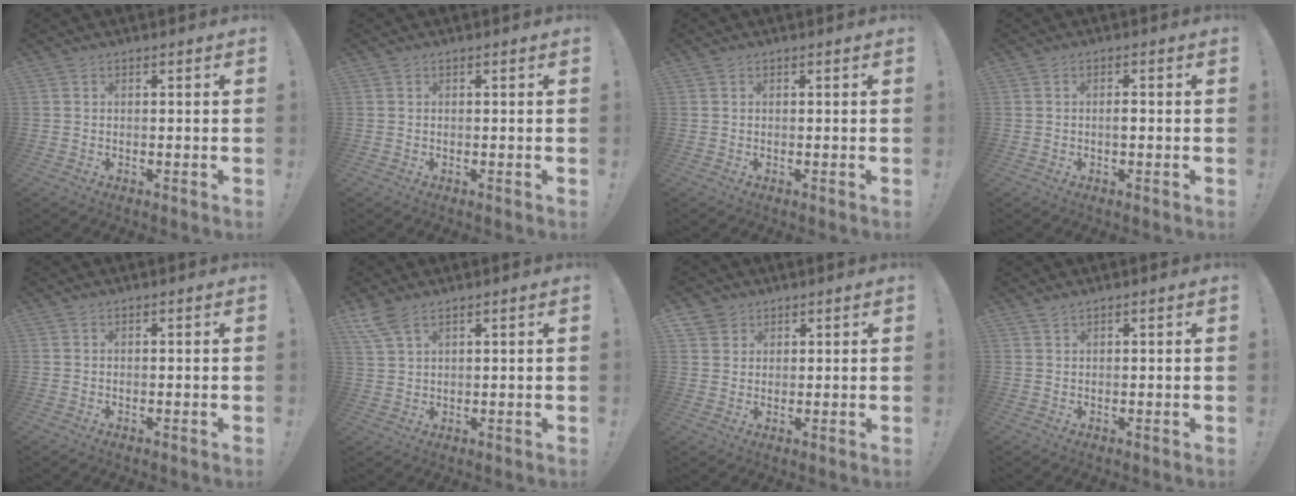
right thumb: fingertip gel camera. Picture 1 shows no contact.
{"total": 0.0}
{"total": 0.0}
{"total": 1.4, "force": [-0.5, 0.5, 1.3], "torque": [-0.023, 0.003, -0.009]}
{"total": 0.0}
{"total": 5.7, "force": [4.0, 2.1, 3.5], "torque": [-0.080, -0.007, 0.079]}
{"total": 3.6, "force": [2.4, 2.7, 0.2], "torque": [-0.008, -0.010, 0.045]}
{"total": 1.0, "force": [1.0, 0.1, 0.4], "torque": [-0.014, 0.001, 0.019]}